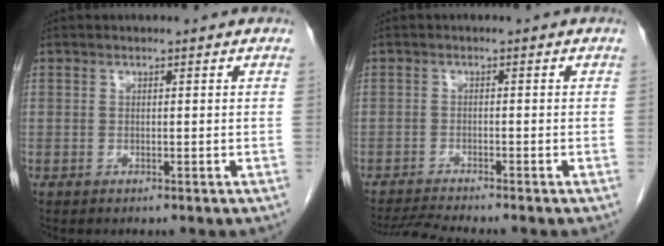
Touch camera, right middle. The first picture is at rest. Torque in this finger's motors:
{"motor_torque": [0.02, -0.02, -0.02, 0.00]}